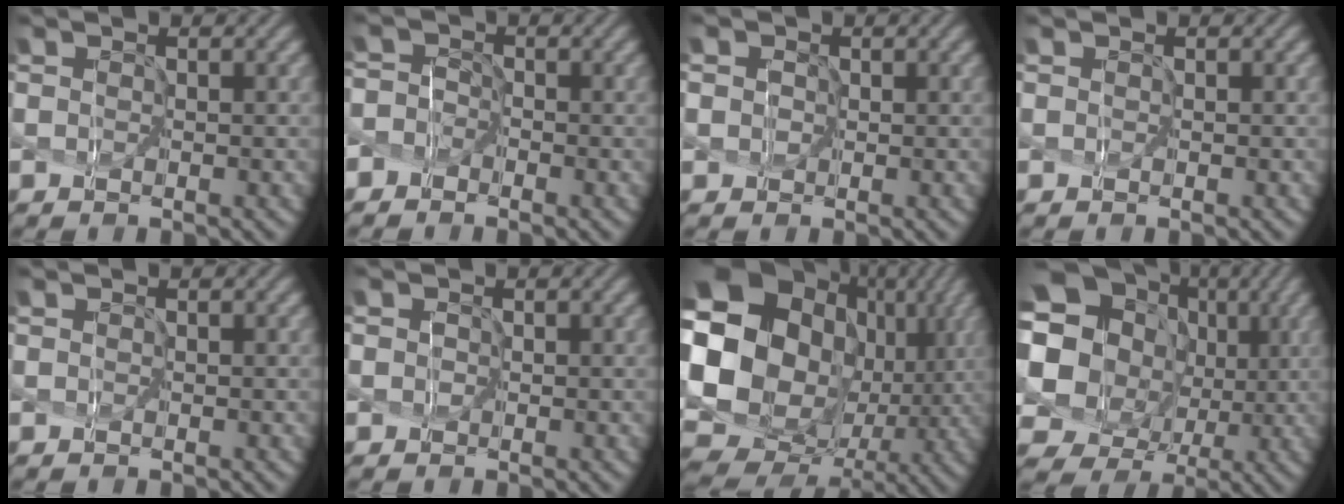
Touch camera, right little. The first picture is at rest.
{"total": 2.0, "force": [-1.6, 1.2, 0.3], "torque": [-0.007, 0.003, -0.027]}
{"total": 3.9, "force": [1.3, 3.3, 1.7], "torque": [-0.024, 0.033, -0.002]}
{"total": 0.0}
{"total": 0.0}
{"total": 1.4, "force": [0.4, 1.2, 0.6], "torque": [0.006, 0.015, -0.010]}
{"total": 20.2, "force": [2.3, 16.7, 11.2], "torque": [-0.231, -0.013, 0.047]}
{"total": 11.9, "force": [2.4, 10.1, 5.8], "torque": [-0.149, -0.006, 0.043]}